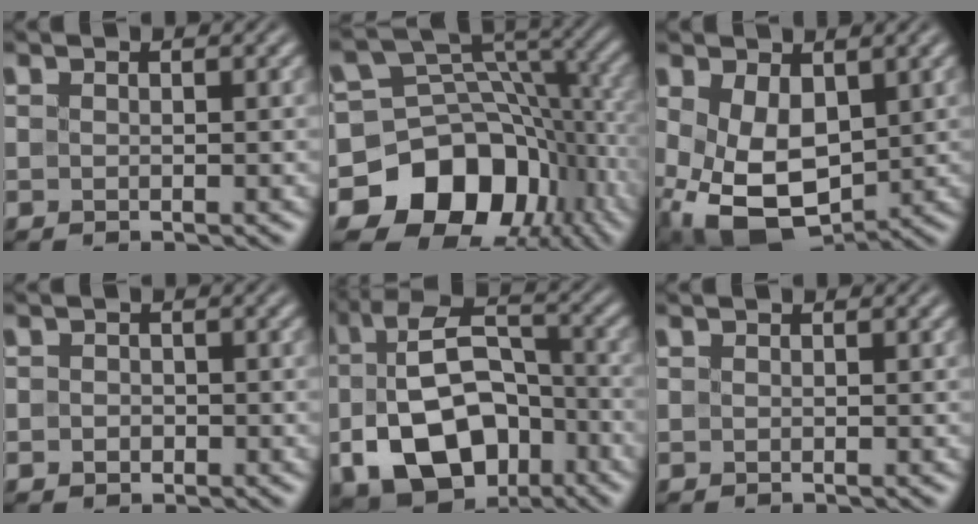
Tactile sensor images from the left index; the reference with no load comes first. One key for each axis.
{"total": 13.8, "fx": -6.3, "fy": 10.1, "fz": 6.8, "tx": -0.127, "ty": 0.002, "tz": -0.115}
{"total": 8.3, "fx": -0.4, "fy": 5.5, "fz": 6.2, "tx": -0.141, "ty": -0.027, "tz": 0.006}
{"total": 1.1, "fx": -0.3, "fy": 0.9, "fz": 0.4, "tx": -0.003, "ty": -0.002, "tz": -0.008}
{"total": 11.8, "fx": -3.7, "fy": 7.5, "fz": 8.4, "tx": -0.167, "ty": -0.009, "tz": -0.059}
{"total": 0.0}